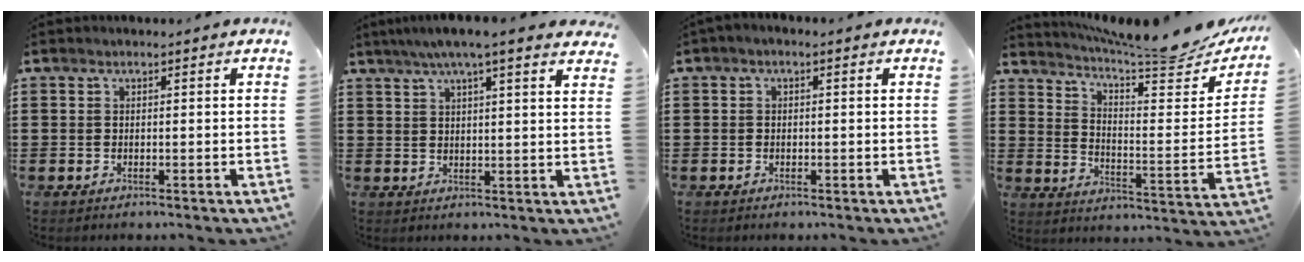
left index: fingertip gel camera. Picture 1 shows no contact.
{"total": 5.5, "force": [4.3, -0.1, 3.4], "torque": [-0.078, -0.004, 0.075]}
{"total": 0.9, "force": [-0.8, 0.3, 0.3], "torque": [-0.008, -0.001, -0.016]}
{"total": 8.0, "force": [7.1, 0.6, 3.6], "torque": [-0.075, -0.055, 0.115]}